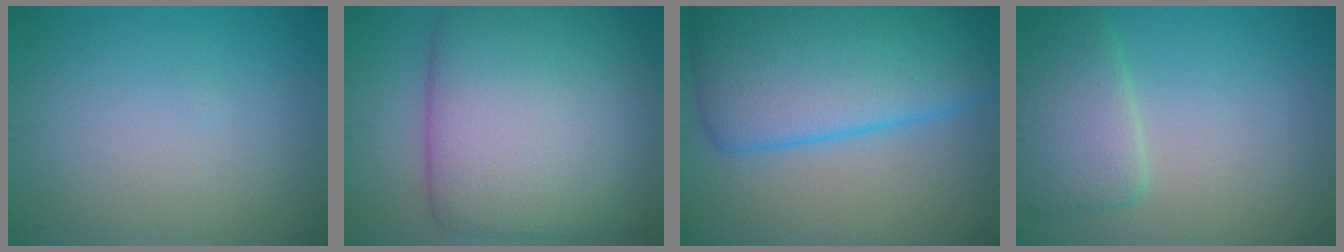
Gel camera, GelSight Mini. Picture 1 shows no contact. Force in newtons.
{"total": 14.4, "press": 14.4, "slide": 0.5}
{"total": 12.2, "press": 12.1, "slide": 0.4}
{"total": 4.5, "press": 4.4, "slide": 0.6}